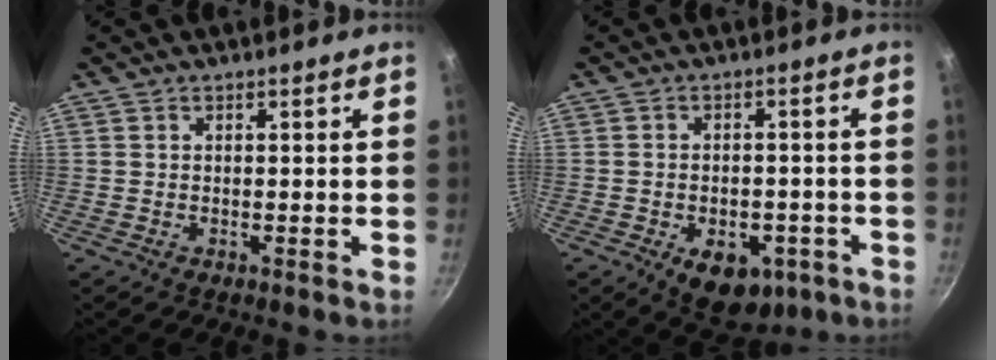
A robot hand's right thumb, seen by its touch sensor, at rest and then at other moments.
{"total": 11.0, "force": [-4.6, 6.8, 7.2], "torque": [-0.063, 0.013, -0.049]}